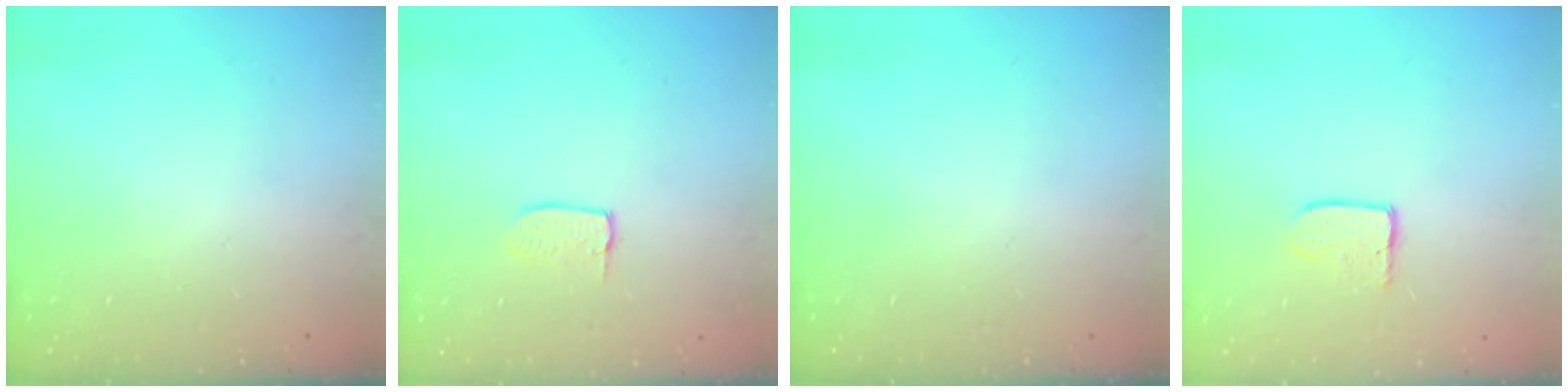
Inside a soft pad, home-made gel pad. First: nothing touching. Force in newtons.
{"total": 4.9, "press": 4.8, "slide": 0.4}
{"total": 0.0}
{"total": 3.7, "press": 3.7, "slide": 0.2}